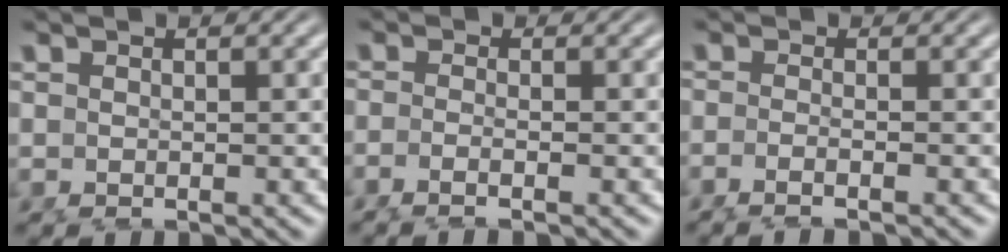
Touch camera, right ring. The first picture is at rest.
{"total": 2.6, "force": [-2.0, 0.5, 1.7], "torque": [-0.035, -0.001, -0.039]}
{"total": 3.0, "force": [-2.4, 0.4, 1.7], "torque": [-0.035, -0.001, -0.044]}